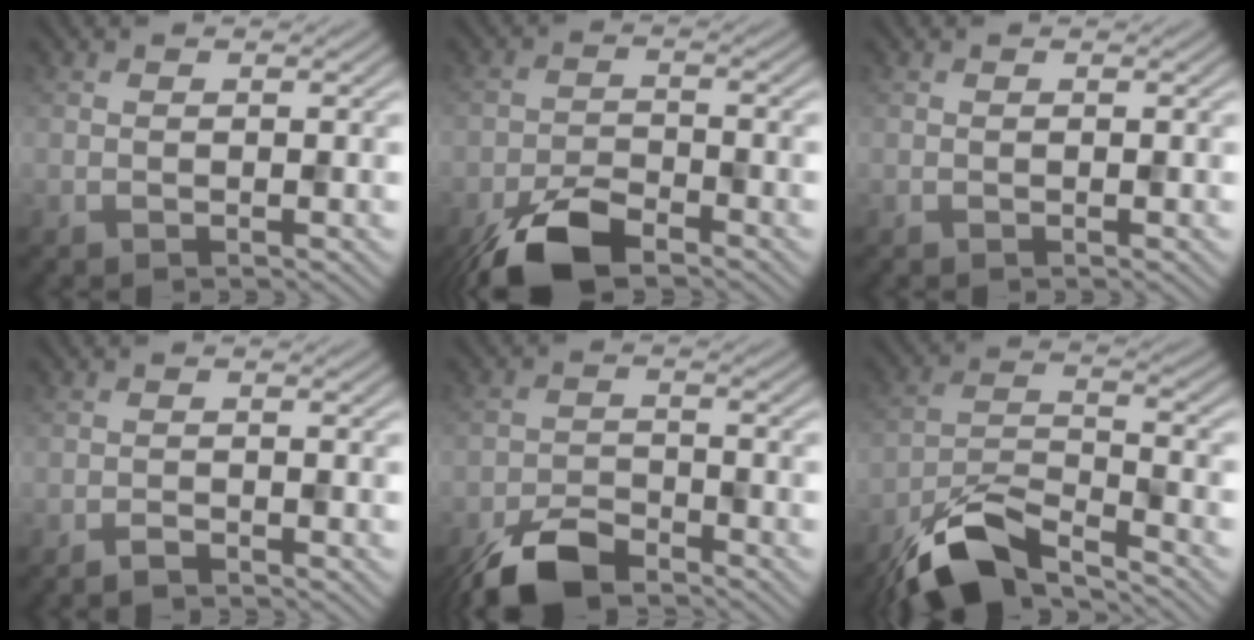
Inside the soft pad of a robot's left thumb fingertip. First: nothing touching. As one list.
[{"total": 7.5, "force": [-5.2, 2.9, 4.6], "torque": [-0.085, -0.006, -0.105]}, {"total": 0.0}, {"total": 1.1, "force": [-1.0, 0.2, 0.4], "torque": [-0.009, -0.001, -0.021]}, {"total": 7.0, "force": [-5.3, 2.8, 3.6], "torque": [-0.063, -0.006, -0.109]}, {"total": 10.2, "force": [-7.5, 3.1, 6.1], "torque": [-0.113, -0.006, -0.155]}]